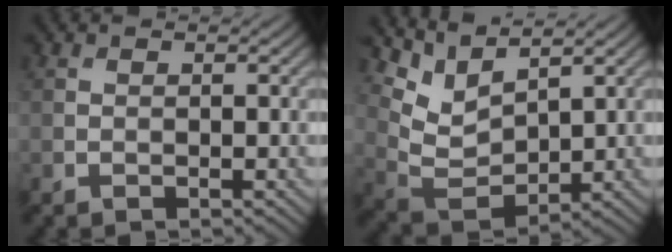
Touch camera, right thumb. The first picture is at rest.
{"total": 6.2, "force": [4.4, 2.4, 3.6], "torque": [-0.093, -0.009, 0.094]}